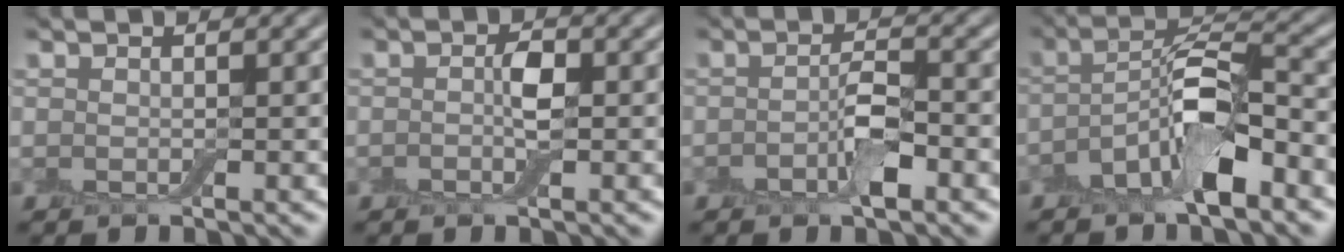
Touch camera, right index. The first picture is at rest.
{"total": 1.8, "force": [-0.2, 0.6, 1.7], "torque": [-0.030, 0.003, -0.005]}
{"total": 2.9, "force": [-1.1, 1.0, 2.5], "torque": [-0.045, 0.002, -0.023]}
{"total": 7.4, "force": [-3.4, 2.4, 6.1], "torque": [-0.106, 0.008, -0.073]}